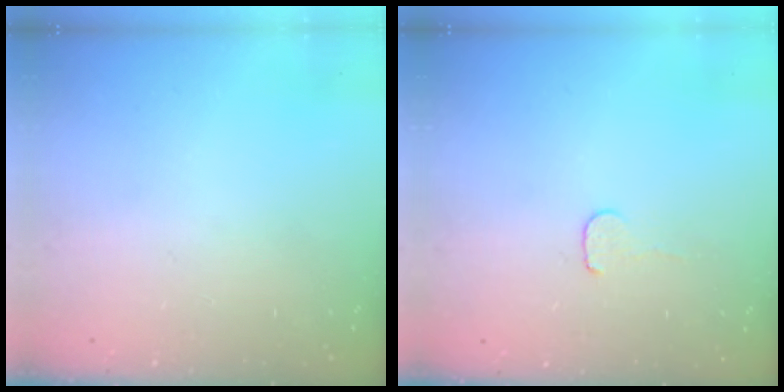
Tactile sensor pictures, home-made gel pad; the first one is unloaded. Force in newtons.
{"total": 3.7, "press": 3.6, "slide": 0.3}